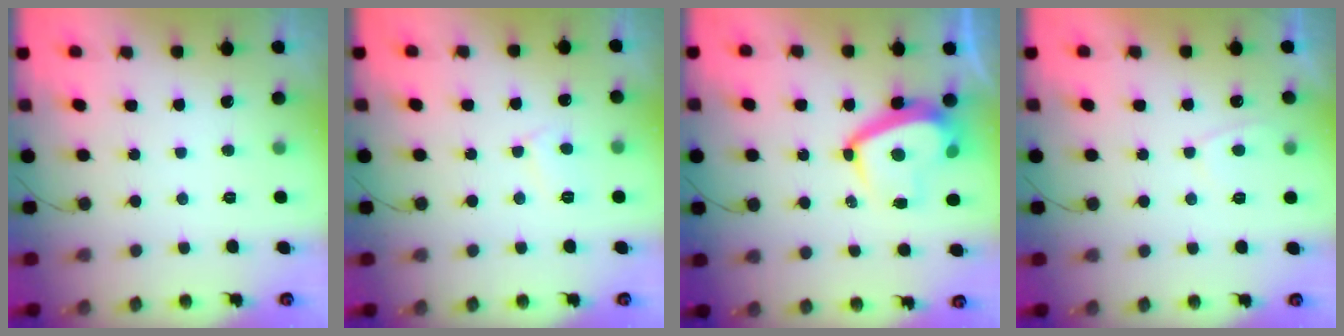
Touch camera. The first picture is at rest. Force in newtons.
{"total": 4.7, "press": 4.6, "slide": 0.5}
{"total": 11.1, "press": 11.0, "slide": 1.3}
{"total": 2.1, "press": 2.0, "slide": 0.6}